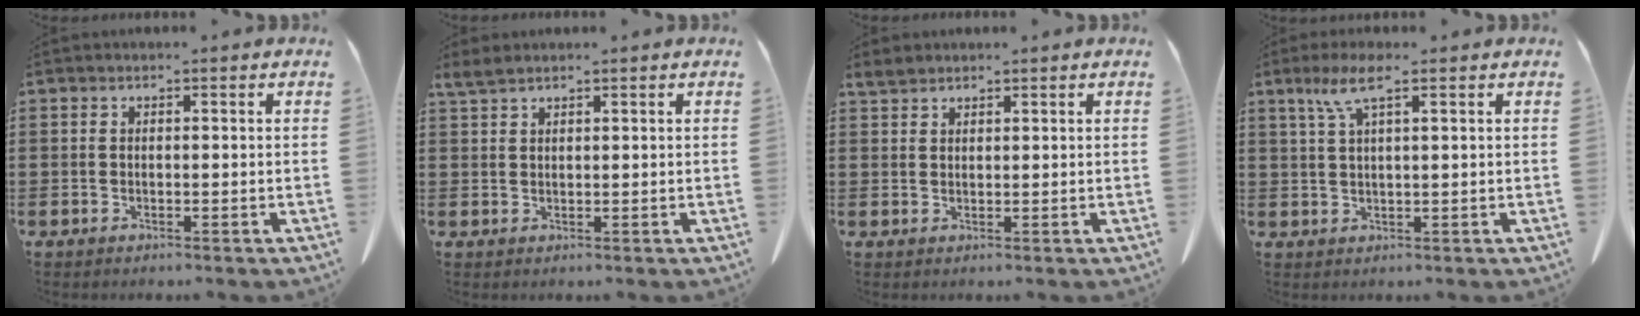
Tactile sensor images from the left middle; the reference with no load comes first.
{"total": 2.0, "force": [1.6, 0.4, 1.0], "torque": [-0.025, 0.003, 0.030]}
{"total": 1.8, "force": [1.7, 0.6, 0.4], "torque": [-0.014, 0.003, 0.033]}
{"total": 4.7, "force": [2.5, 0.5, 3.9], "torque": [-0.083, 0.004, 0.043]}